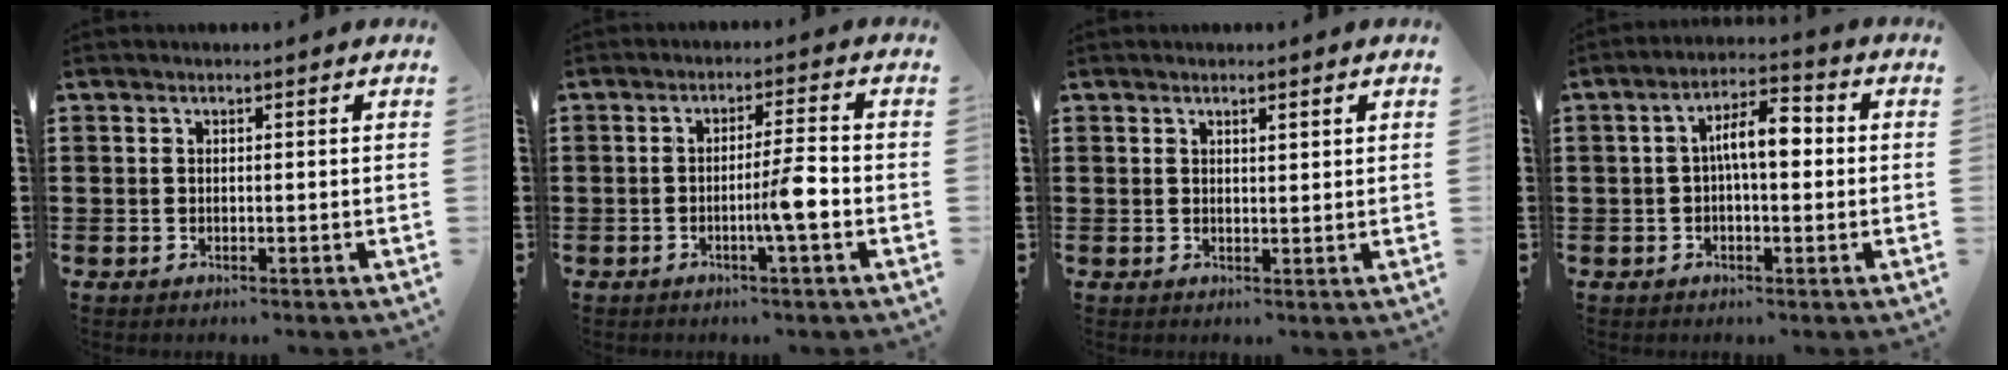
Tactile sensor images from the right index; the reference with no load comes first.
{"total": 5.5, "force": [-1.7, -0.1, 5.3], "torque": [-0.090, -0.007, -0.031]}
{"total": 1.0, "force": [0.8, 0.1, 0.6], "torque": [-0.013, 0.000, 0.015]}
{"total": 6.6, "force": [0.1, 2.3, 6.2], "torque": [-0.114, 0.015, -0.001]}